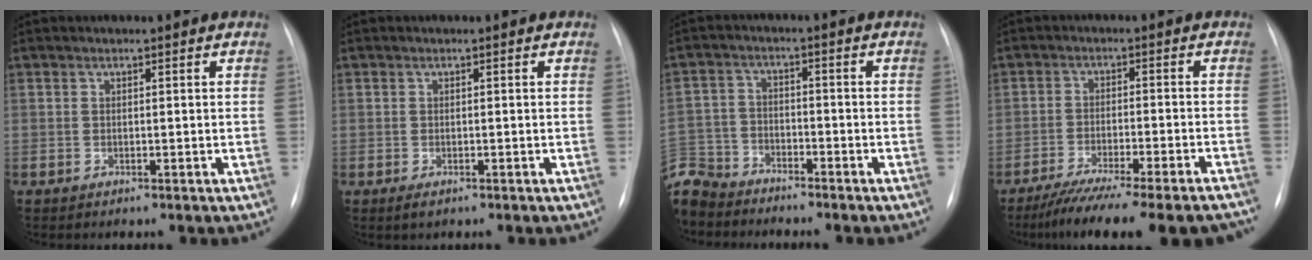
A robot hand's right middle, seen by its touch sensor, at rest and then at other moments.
{"total": 1.3, "force": [-0.7, 0.6, 0.9], "torque": [-0.015, -0.001, -0.005]}
{"total": 9.6, "force": [-8.8, 3.8, 0.9], "torque": [-0.031, 0.005, -0.170]}
{"total": 17.3, "force": [-14.9, 1.1, 8.8], "torque": [-0.100, -0.026, -0.212]}